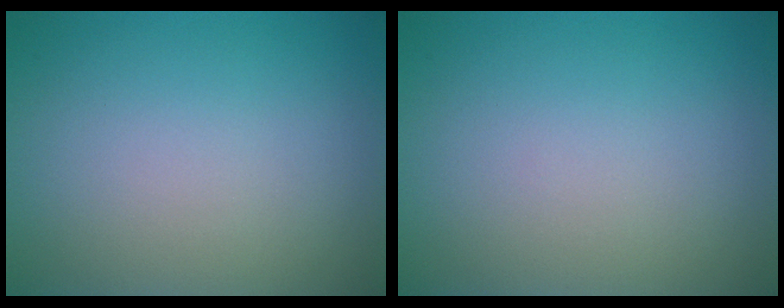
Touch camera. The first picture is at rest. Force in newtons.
{"total": 0.0}